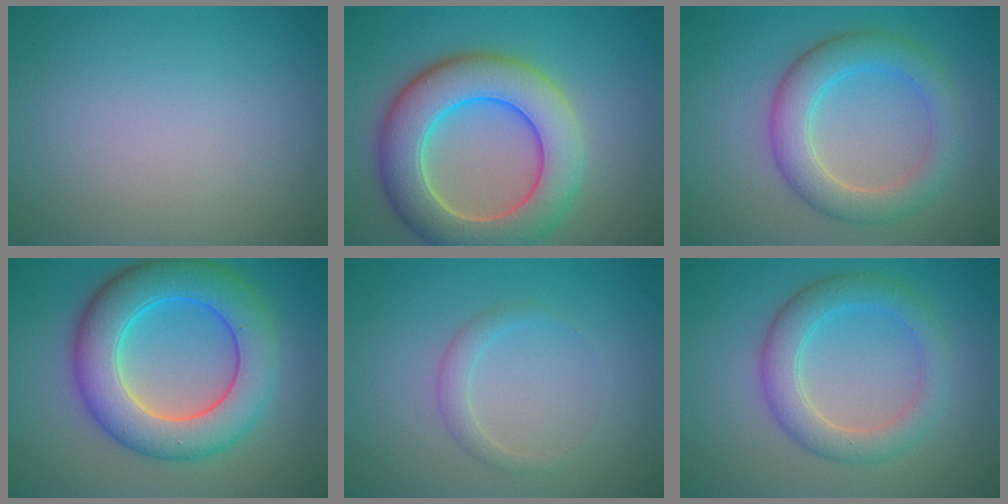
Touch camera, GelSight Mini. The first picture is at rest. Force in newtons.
{"total": 9.3, "press": 9.3, "slide": 0.8}
{"total": 5.1, "press": 5.0, "slide": 0.3}
{"total": 9.4, "press": 9.4, "slide": 0.4}
{"total": 1.4, "press": 1.4, "slide": 0.1}
{"total": 4.2, "press": 4.2, "slide": 0.3}